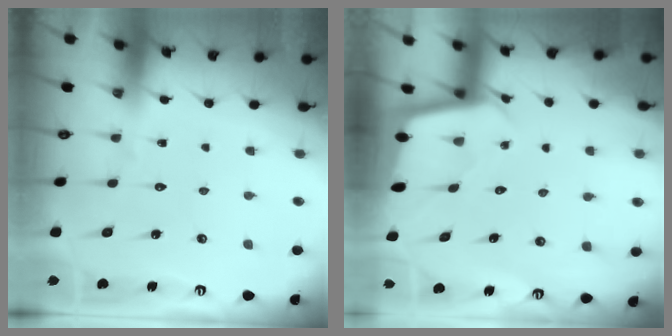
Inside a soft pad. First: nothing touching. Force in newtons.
{"total": 2.1, "press": 2.1, "slide": 0.1}